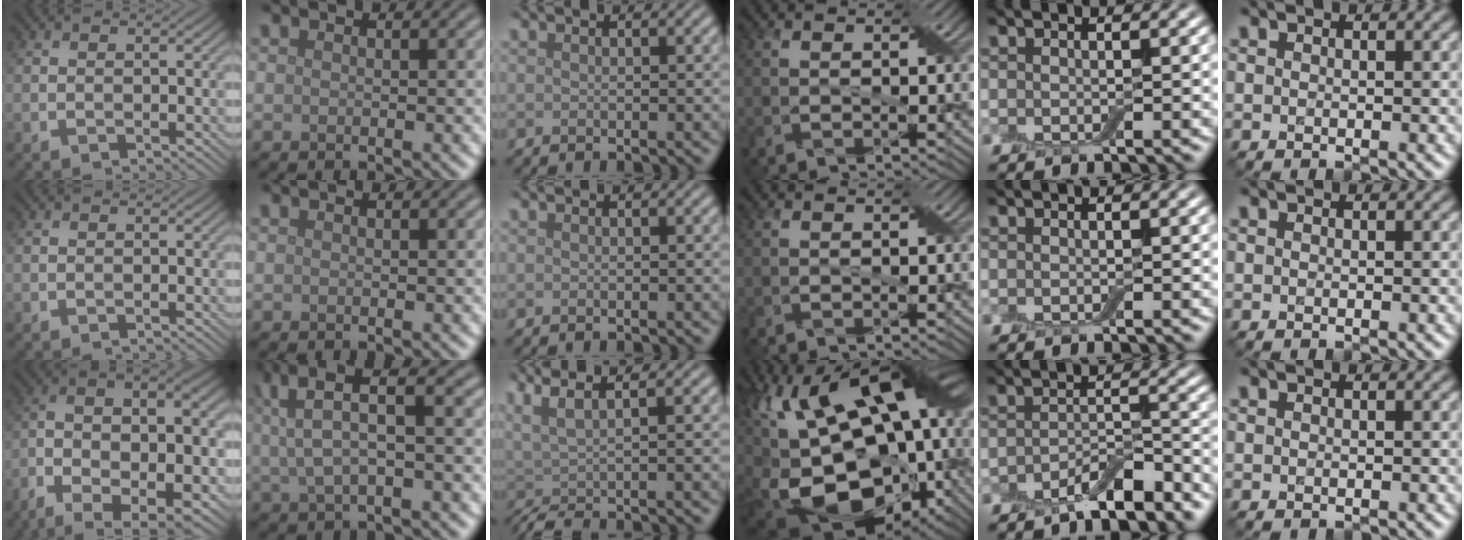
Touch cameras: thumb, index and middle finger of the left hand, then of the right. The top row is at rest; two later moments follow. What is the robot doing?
{"motion": "extract", "object": "backpack"}